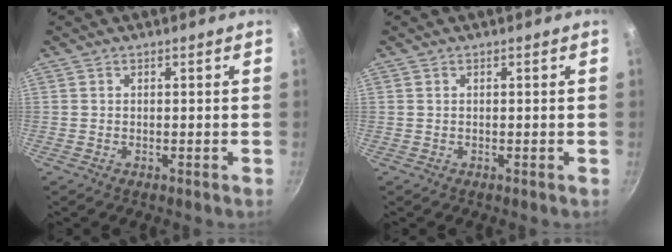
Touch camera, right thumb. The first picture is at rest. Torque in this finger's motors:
{"motor_torque": [0.05, 0.05, -0.06, -0.05, 0.03]}